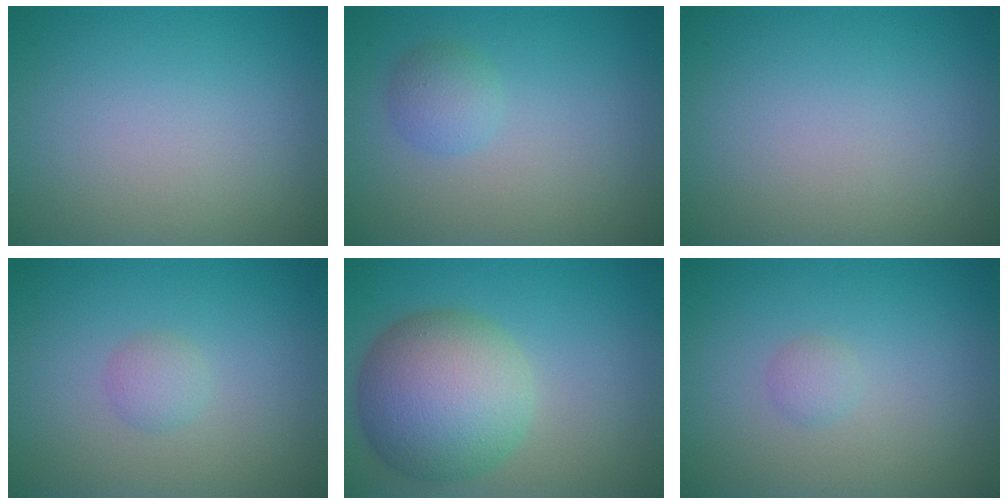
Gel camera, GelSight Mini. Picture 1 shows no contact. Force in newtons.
{"total": 1.7, "press": 1.7, "slide": 0.2}
{"total": 0.0}
{"total": 1.3, "press": 1.3, "slide": 0.1}
{"total": 9.0, "press": 9.0, "slide": 0.4}
{"total": 0.9, "press": 0.9, "slide": 0.0}